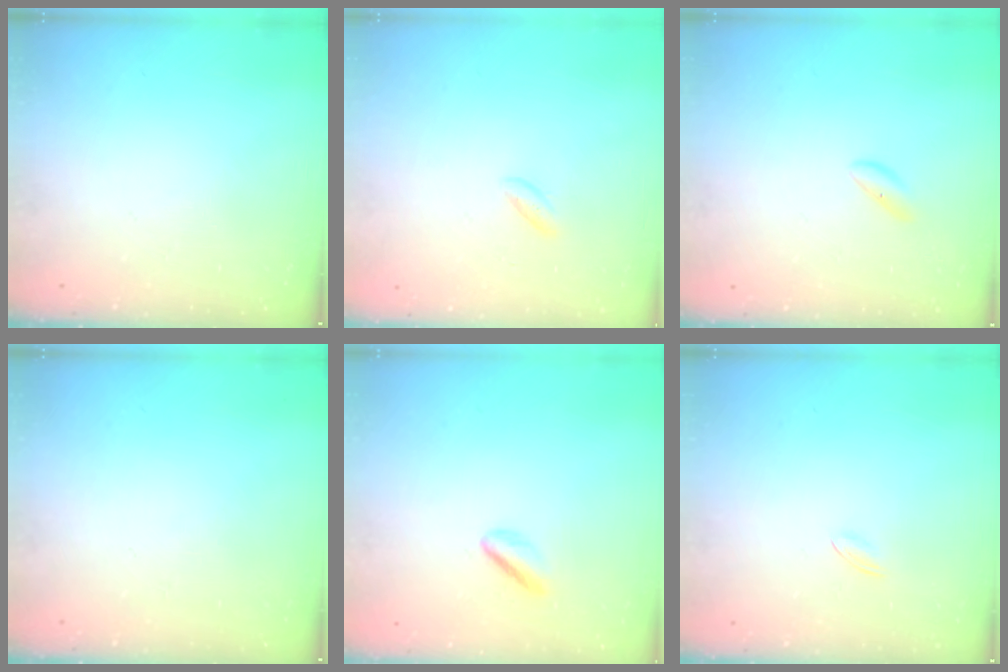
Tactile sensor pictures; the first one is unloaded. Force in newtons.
{"total": 2.2, "press": 1.9, "slide": 1.2}
{"total": 3.4, "press": 3.2, "slide": 1.1}
{"total": 0.0}
{"total": 2.9, "press": 2.8, "slide": 0.8}
{"total": 1.7, "press": 1.7, "slide": 0.5}